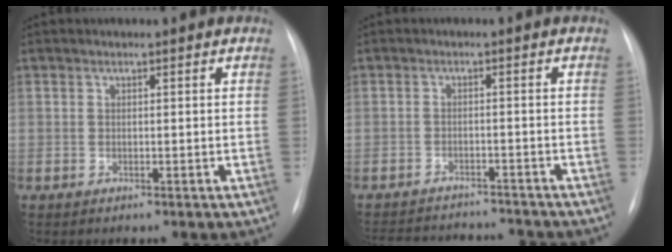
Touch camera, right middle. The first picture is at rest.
{"total": 13.9, "force": [-13.0, 3.2, 3.8], "torque": [-0.081, 0.005, -0.172]}